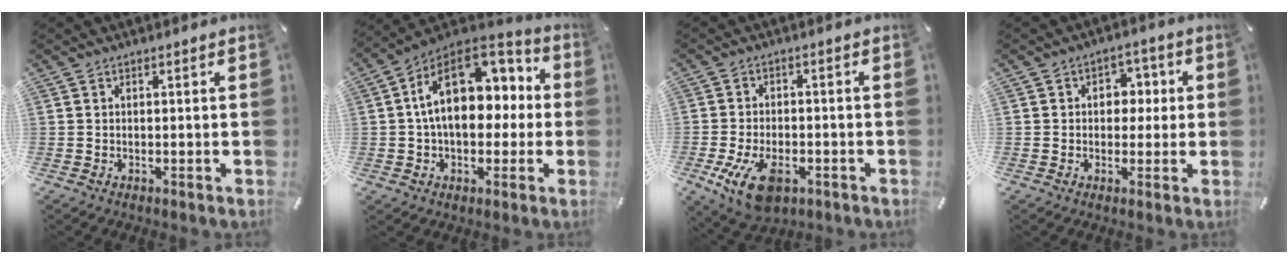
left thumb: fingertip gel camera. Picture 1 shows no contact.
{"total": 18.5, "force": [3.6, 12.7, 12.9], "torque": [-0.205, -0.011, 0.064]}
{"total": 10.5, "force": [-4.5, 6.1, 7.3], "torque": [-0.151, 0.003, -0.080]}
{"total": 5.6, "force": [0.0, 4.6, 3.1], "torque": [-0.036, 0.005, -0.009]}